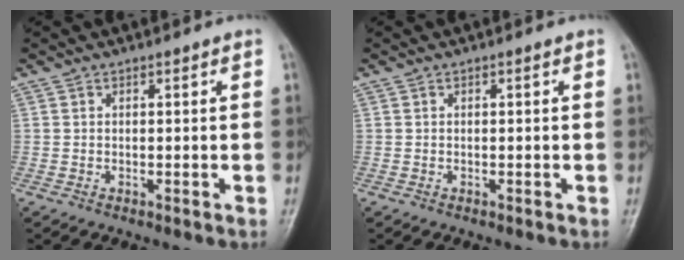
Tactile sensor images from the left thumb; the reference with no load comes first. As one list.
[{"total": 0.0}]